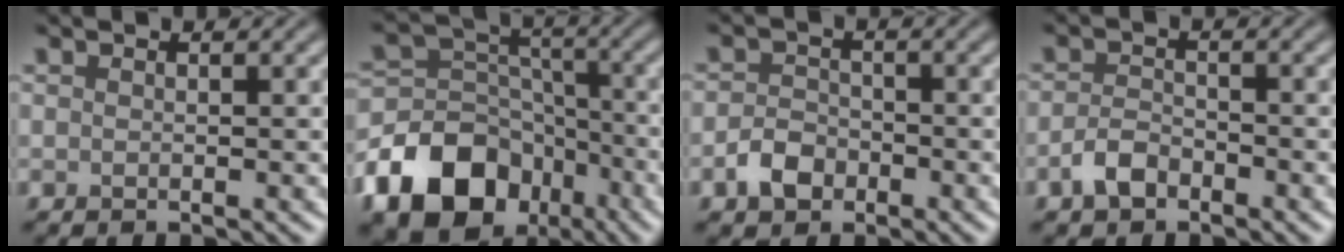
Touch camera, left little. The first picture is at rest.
{"total": 14.7, "force": [-8.4, 10.6, 5.8], "torque": [-0.139, -0.020, -0.155]}
{"total": 2.7, "force": [-1.5, 1.9, 1.2], "torque": [-0.020, 0.006, -0.033]}
{"total": 2.3, "force": [-1.6, 1.2, 1.2], "torque": [-0.025, 0.005, -0.035]}